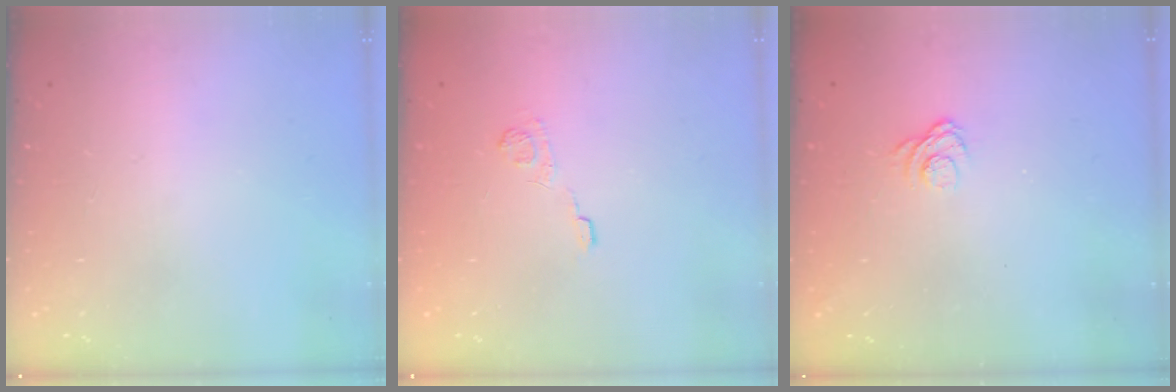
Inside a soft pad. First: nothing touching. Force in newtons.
{"total": 8.5, "press": 8.4, "slide": 1.5}
{"total": 5.1, "press": 4.9, "slide": 1.3}